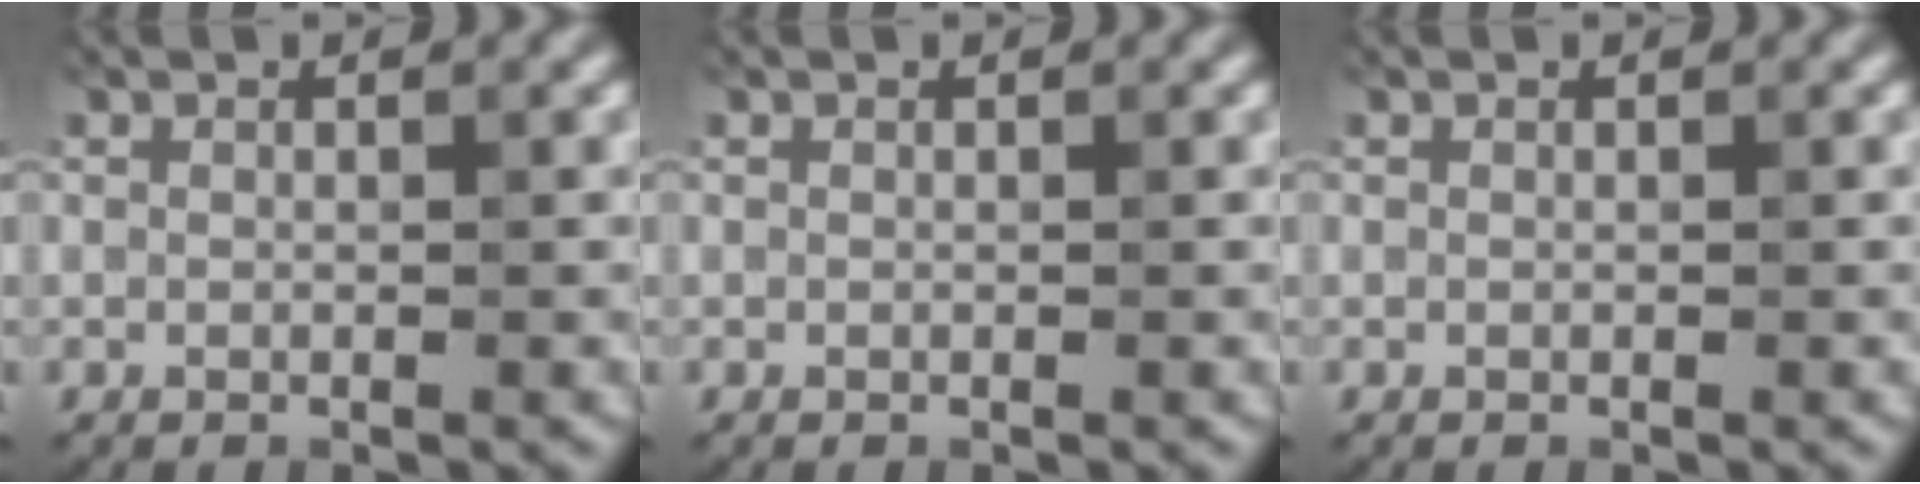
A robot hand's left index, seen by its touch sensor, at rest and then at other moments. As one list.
[{"total": 0.0}, {"total": 0.0}]